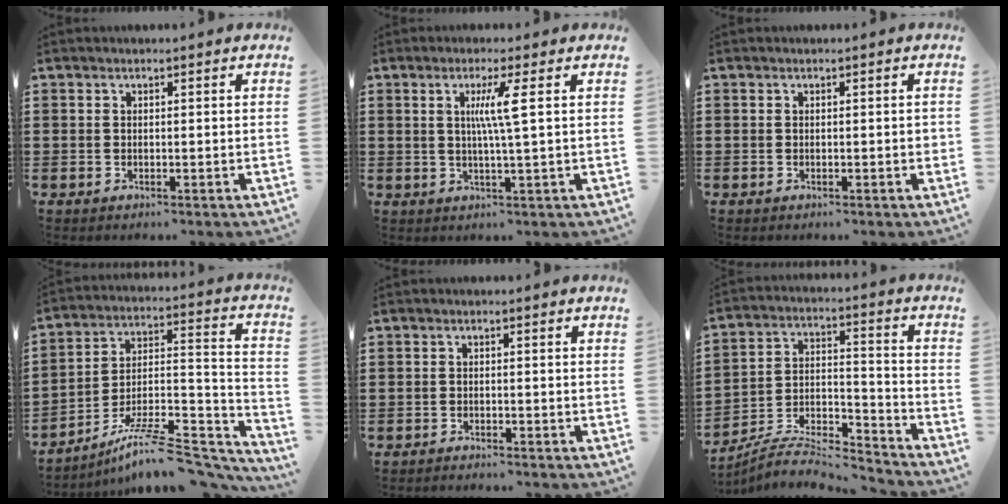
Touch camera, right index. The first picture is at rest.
{"total": 4.7, "force": [1.1, -0.6, 4.5], "torque": [-0.089, -0.005, 0.013]}
{"total": 0.6, "force": [-0.1, 0.1, 0.6], "torque": [-0.011, 0.000, 0.000]}
{"total": 10.5, "force": [-7.9, 2.2, 6.6], "torque": [-0.103, 0.015, -0.149]}
{"total": 1.1, "force": [-1.1, 0.0, 0.0], "torque": [-0.003, 0.001, -0.023]}
{"total": 7.6, "force": [-7.0, 1.4, 2.6], "torque": [-0.041, 0.006, -0.138]}